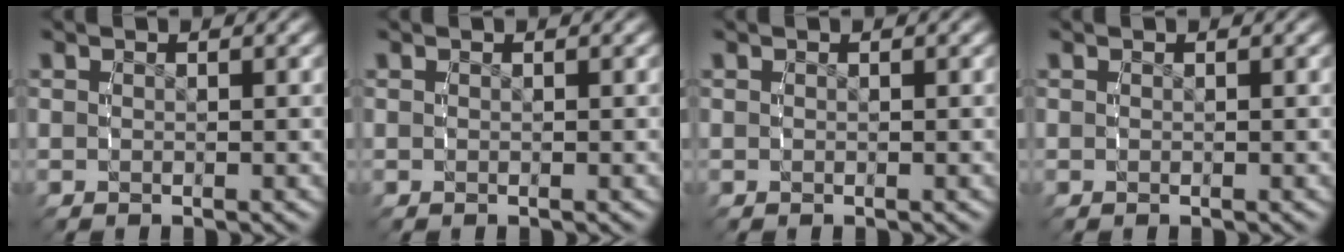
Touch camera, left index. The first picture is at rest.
{"total": 0.0}
{"total": 0.0}
{"total": 0.0}